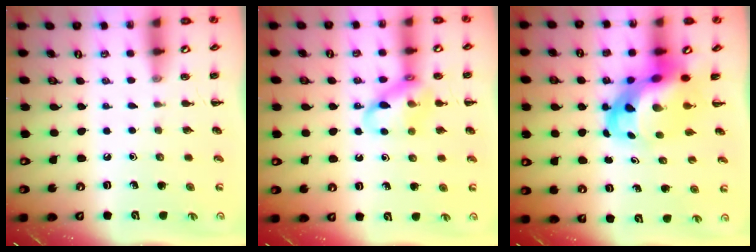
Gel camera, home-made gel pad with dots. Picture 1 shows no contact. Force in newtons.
{"total": 13.7, "press": 13.5, "slide": 2.1}
{"total": 7.8, "press": 7.5, "slide": 2.1}